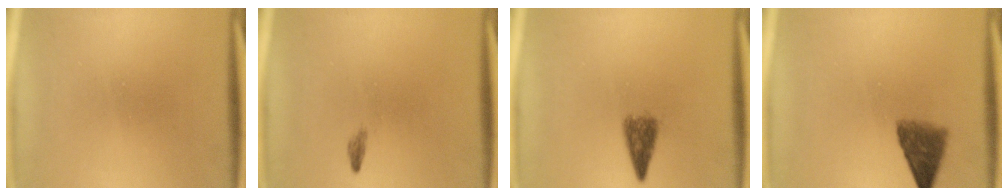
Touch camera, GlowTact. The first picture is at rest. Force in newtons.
{"total": 0.5}
{"total": 4.0}
{"total": 5.5}